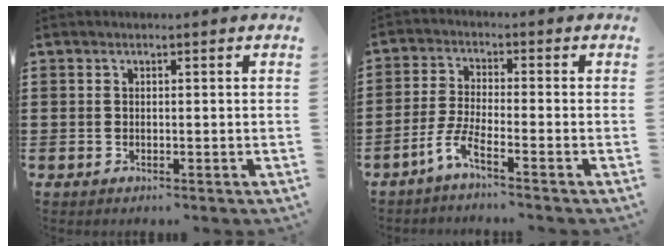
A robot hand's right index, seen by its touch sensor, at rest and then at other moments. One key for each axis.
{"total": 4.5, "fx": -3.5, "fy": 0.0, "fz": 2.8, "tx": -0.078, "ty": -0.015, "tz": -0.075}